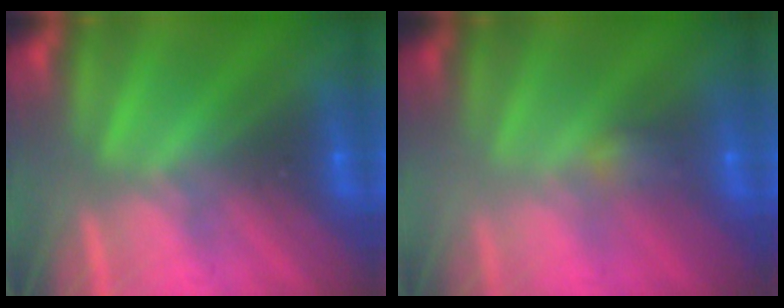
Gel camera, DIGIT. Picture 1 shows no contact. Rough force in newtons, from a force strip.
{"total": 2.2}